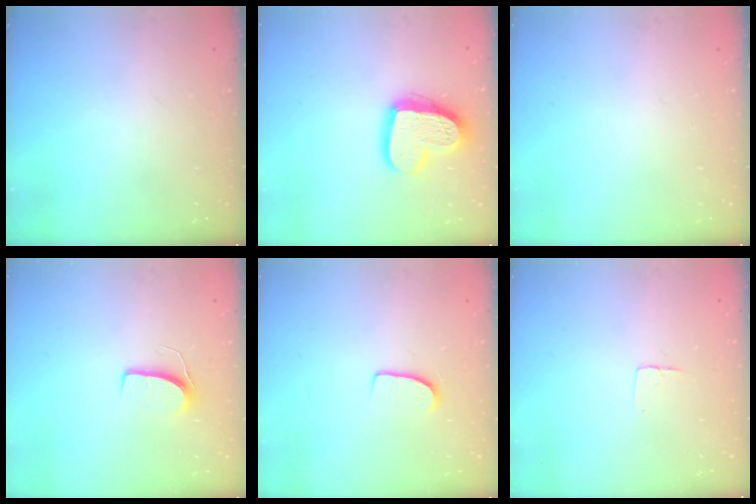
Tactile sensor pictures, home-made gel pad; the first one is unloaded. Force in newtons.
{"total": 15.9, "press": 15.8, "slide": 1.4}
{"total": 0.0}
{"total": 6.6, "press": 6.6, "slide": 0.5}
{"total": 7.7, "press": 7.6, "slide": 0.7}
{"total": 2.9, "press": 2.9, "slide": 0.2}